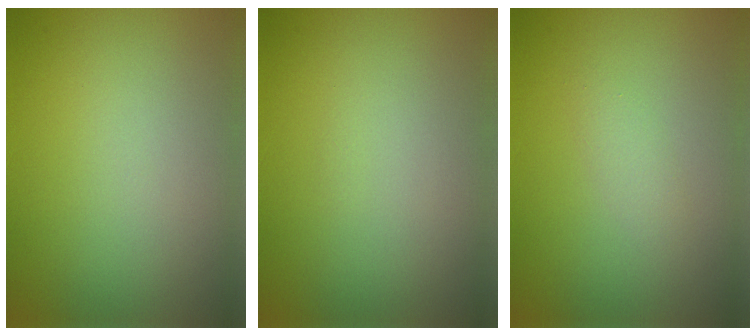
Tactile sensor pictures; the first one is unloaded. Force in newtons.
{"total": 0.0}
{"total": 1.1, "press": 1.1, "slide": 0.0}